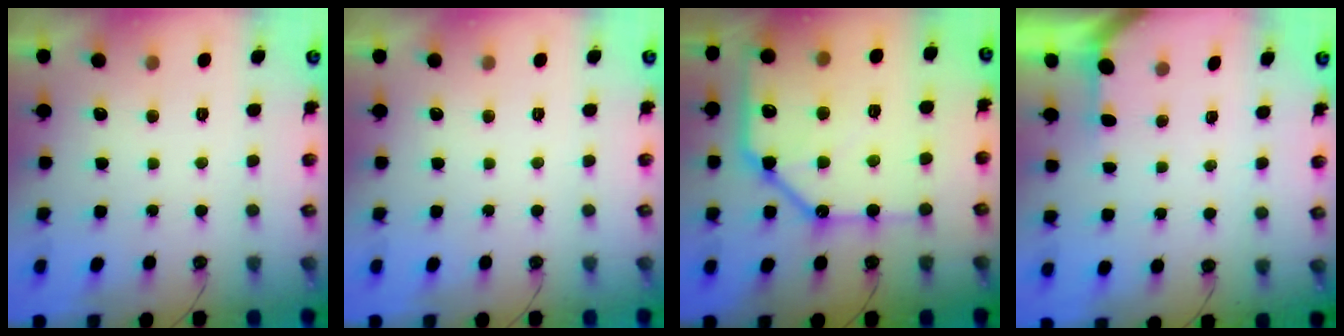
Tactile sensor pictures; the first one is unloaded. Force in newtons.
{"total": 0.0}
{"total": 22.4, "press": 22.2, "slide": 2.5}
{"total": 1.2, "press": 1.2, "slide": 0.1}